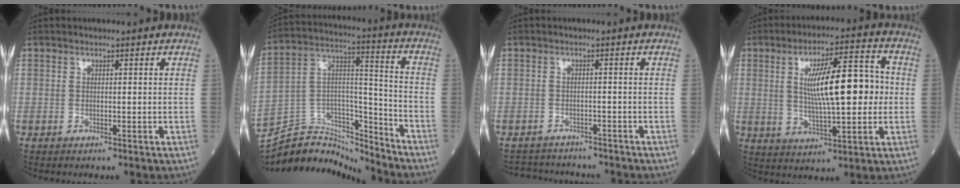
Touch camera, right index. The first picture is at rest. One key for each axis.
{"total": 15.4, "fx": -15.0, "fy": 2.8, "fz": 1.6, "tx": -0.026, "ty": 0.054, "tz": -0.263}
{"total": 6.4, "fx": -6.2, "fy": 1.6, "fz": 0.4, "tx": -0.003, "ty": 0.008, "tz": -0.083}
{"total": 13.1, "fx": 1.2, "fy": 2.9, "fz": 12.7, "tx": -0.212, "ty": 0.019, "tz": 0.021}